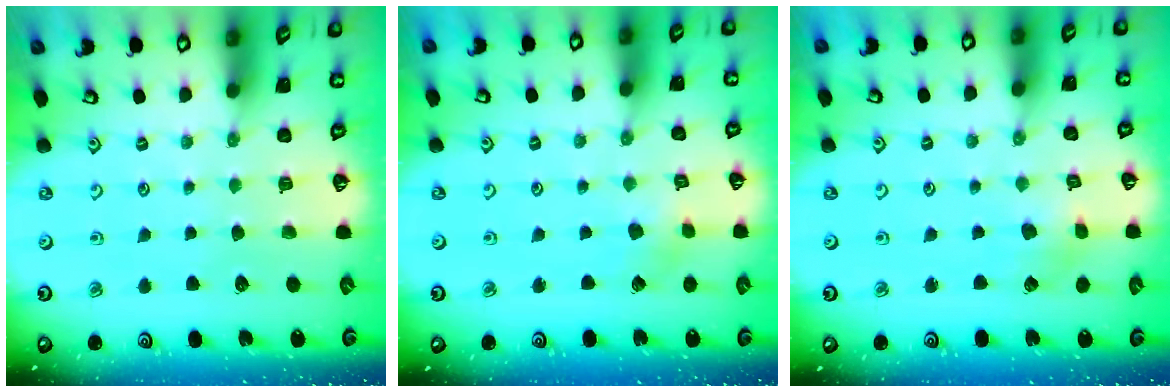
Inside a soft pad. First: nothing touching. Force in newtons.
{"total": 3.2, "press": 3.2, "slide": 0.3}
{"total": 2.8, "press": 2.8, "slide": 0.4}